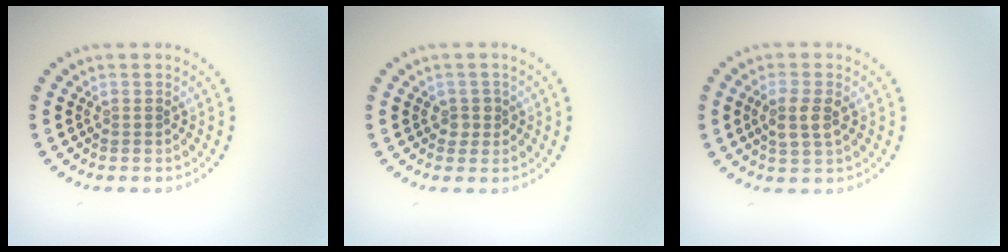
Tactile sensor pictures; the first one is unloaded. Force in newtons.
{"total": 1.3, "press": 1.1, "slide": 0.7}
{"total": 2.5, "press": 2.4, "slide": 0.6}